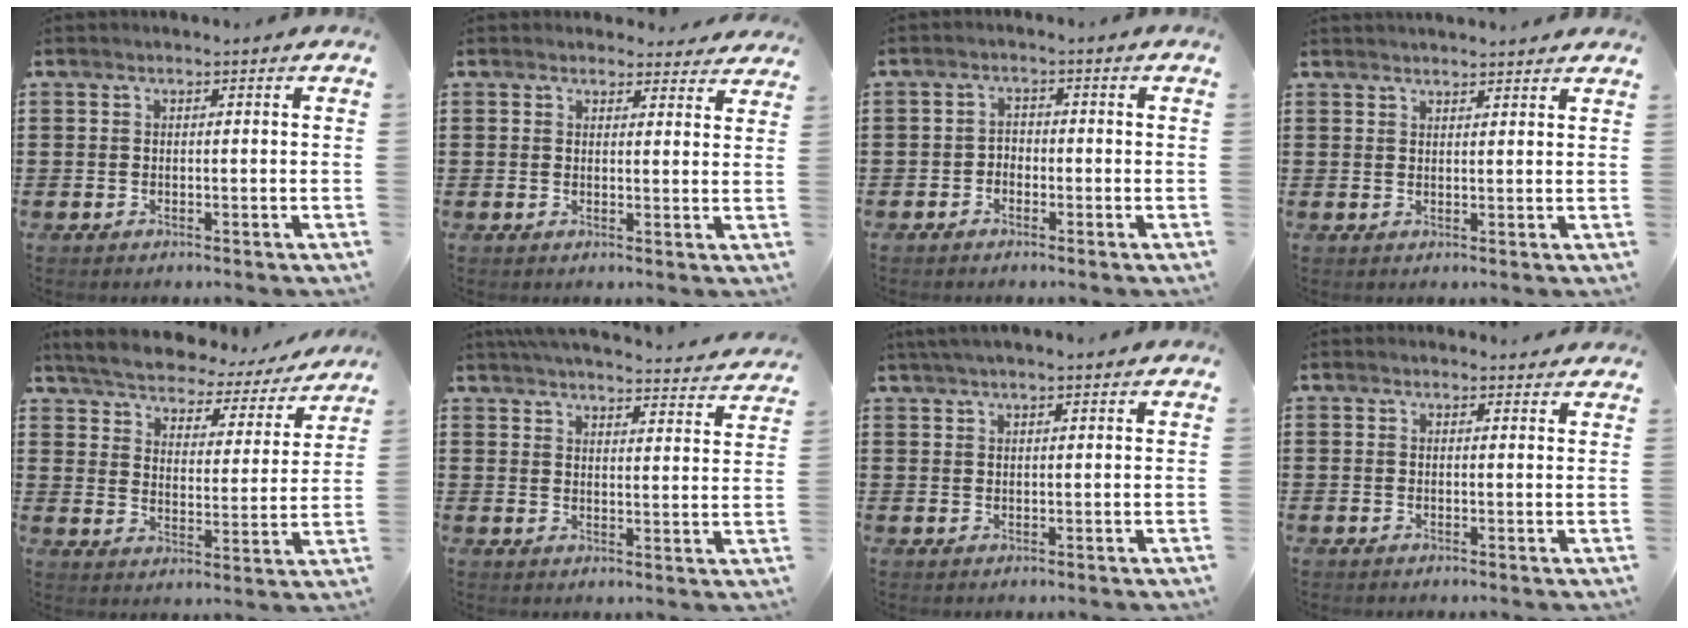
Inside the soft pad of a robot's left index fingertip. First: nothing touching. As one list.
[{"total": 2.6, "force": [2.5, 0.8, 0.3], "torque": [-0.005, -0.008, 0.045]}, {"total": 1.7, "force": [-1.5, 0.9, 0.1], "torque": [-0.009, 0.003, -0.032]}, {"total": 1.9, "force": [1.9, 0.0, -0.1], "torque": [-0.004, -0.001, 0.038]}, {"total": 4.3, "force": [4.2, 0.5, 0.6], "torque": [-0.039, -0.033, 0.066]}, {"total": 4.6, "force": [4.6, 0.0, 0.8], "torque": [-0.035, -0.028, 0.080]}, {"total": 2.4, "force": [1.9, 0.3, 1.4], "torque": [-0.030, 0.004, 0.036]}, {"total": 1.1, "force": [1.0, 0.4, 0.0], "torque": [-0.003, 0.003, 0.021]}]